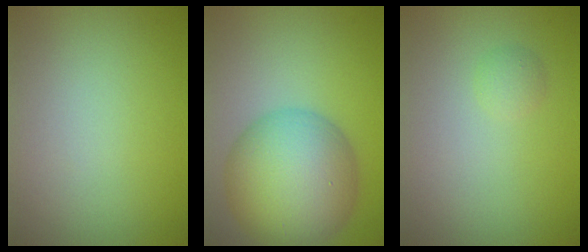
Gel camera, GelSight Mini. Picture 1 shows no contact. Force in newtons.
{"total": 10.3, "press": 10.3, "slide": 0.2}
{"total": 0.9, "press": 0.9, "slide": 0.0}